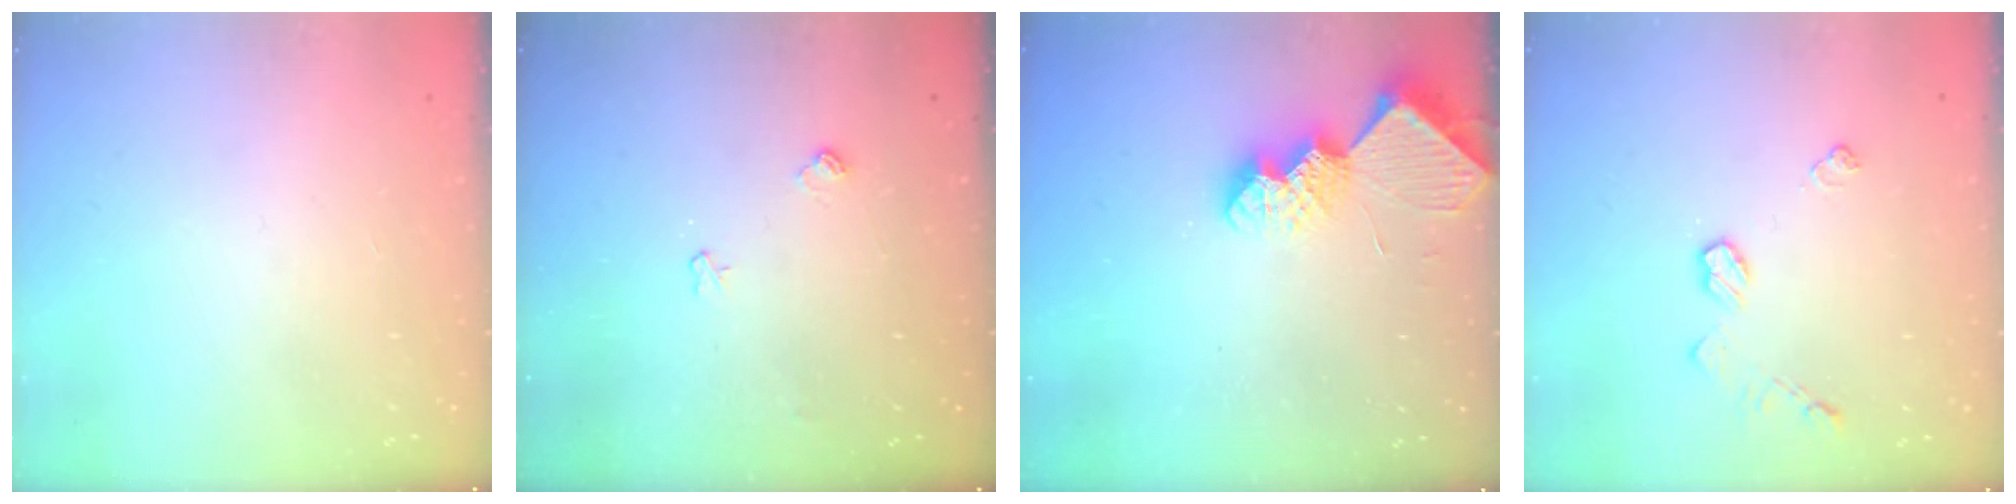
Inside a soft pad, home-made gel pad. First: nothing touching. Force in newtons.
{"total": 5.0, "press": 5.0, "slide": 0.8}
{"total": 8.7, "press": 8.7, "slide": 0.6}
{"total": 6.5, "press": 6.5, "slide": 0.4}